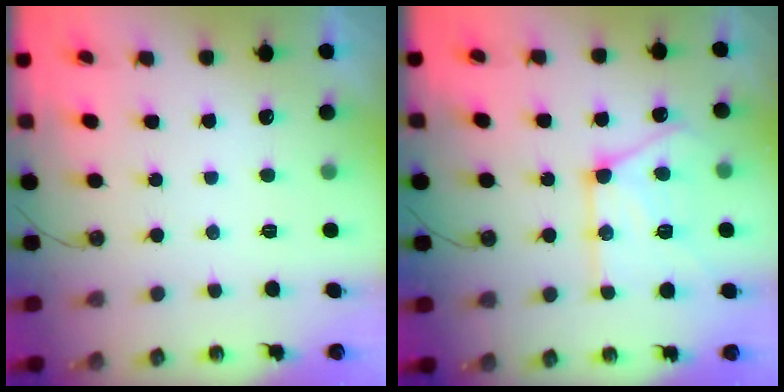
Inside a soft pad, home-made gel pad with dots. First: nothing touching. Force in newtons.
{"total": 17.7, "press": 17.7, "slide": 1.3}